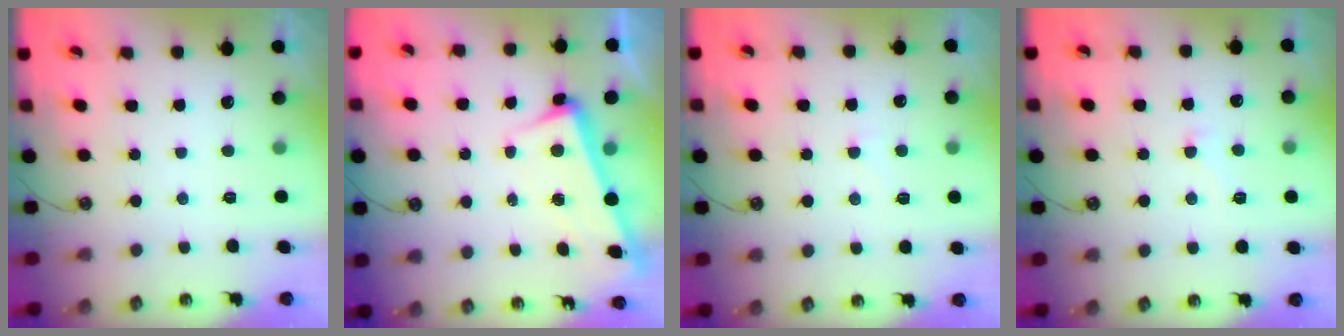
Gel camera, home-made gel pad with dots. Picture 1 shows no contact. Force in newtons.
{"total": 3.5, "press": 3.3, "slide": 1.1}
{"total": 2.9, "press": 2.7, "slide": 1.1}
{"total": 2.7, "press": 2.5, "slide": 1.1}